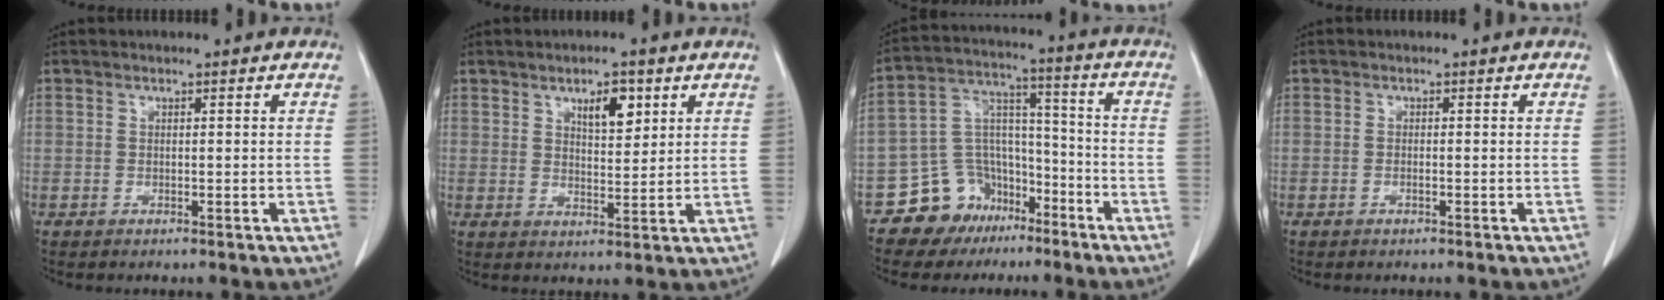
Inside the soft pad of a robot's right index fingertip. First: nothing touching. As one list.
[{"total": 5.1, "force": [2.6, 1.9, 3.9], "torque": [-0.066, -0.001, 0.046]}, {"total": 11.1, "force": [-7.2, 8.2, 2.1], "torque": [-0.040, 0.073, -0.114]}, {"total": 0.6, "force": [-0.3, 0.1, 0.5], "torque": [-0.011, 0.001, -0.005]}]